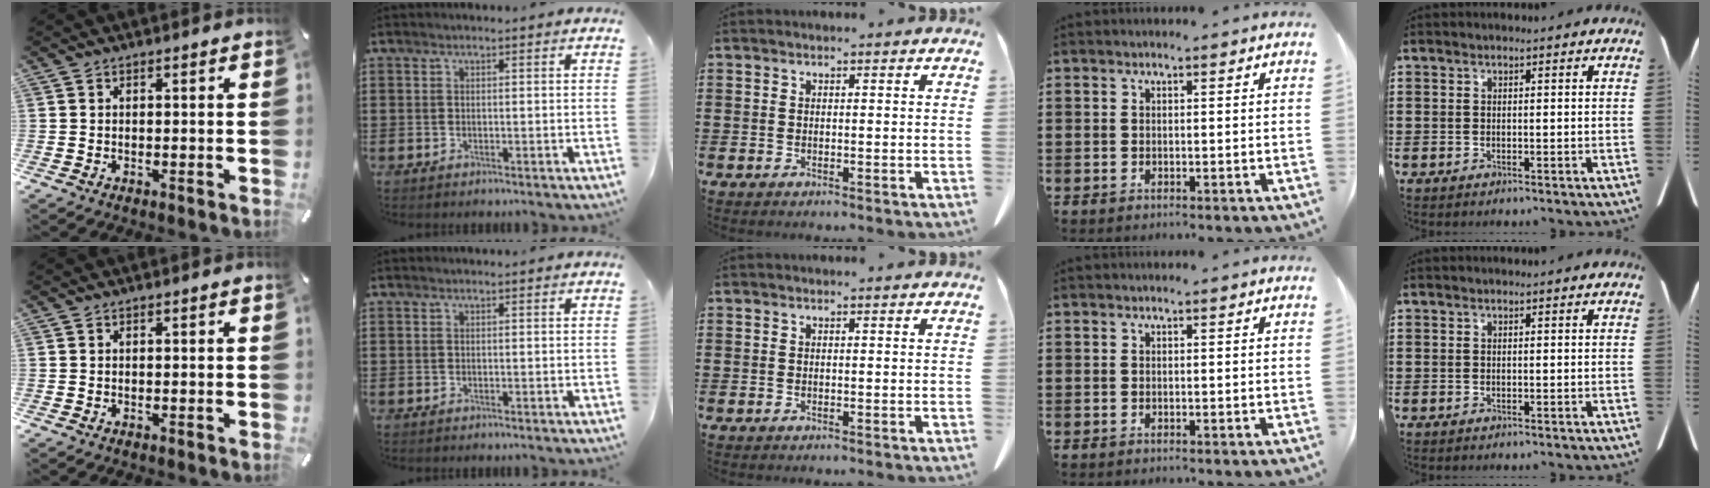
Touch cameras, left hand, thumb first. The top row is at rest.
{}